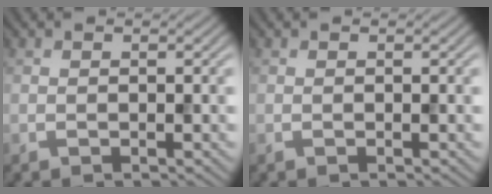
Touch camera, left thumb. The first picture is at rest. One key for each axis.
{"total": 0.0}